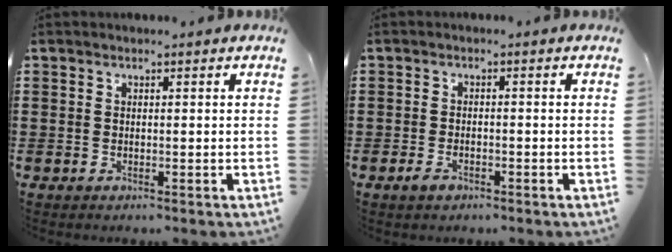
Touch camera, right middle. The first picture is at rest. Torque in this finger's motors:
{"motor_torque": [0.54, 0.48, 0.00, 0.05]}